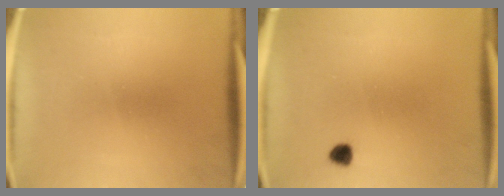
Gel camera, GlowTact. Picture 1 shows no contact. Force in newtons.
{"total": 1.8}